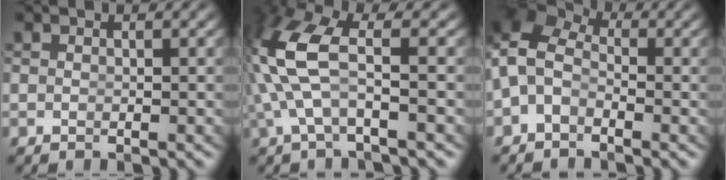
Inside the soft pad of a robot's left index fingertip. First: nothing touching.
{"total": 5.4, "force": [0.4, 2.3, 4.8], "torque": [-0.132, -0.011, 0.015]}
{"total": 7.8, "force": [0.8, 6.5, 4.3], "torque": [-0.102, -0.012, 0.005]}